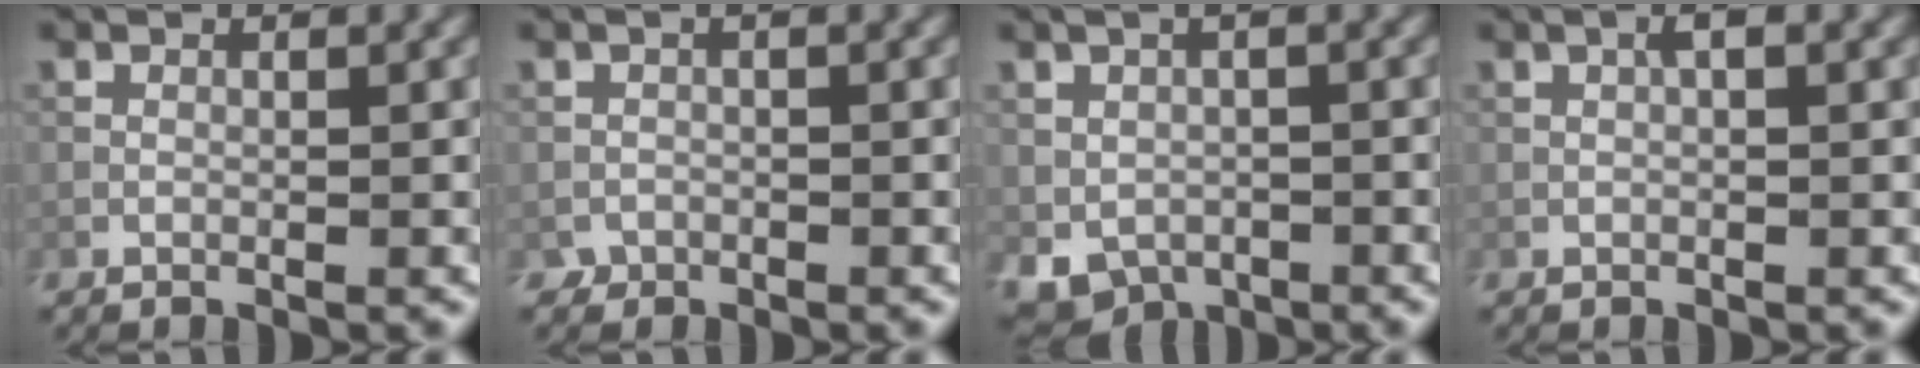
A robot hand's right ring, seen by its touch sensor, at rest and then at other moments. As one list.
[{"total": 1.0, "force": [-0.7, 0.7, 0.2], "torque": [0.001, -0.001, -0.014]}, {"total": 5.2, "force": [-1.3, 3.8, 3.4], "torque": [-0.051, -0.009, -0.003]}, {"total": 1.5, "force": [0.4, 0.3, 1.4], "torque": [-0.027, 0.006, 0.006]}]